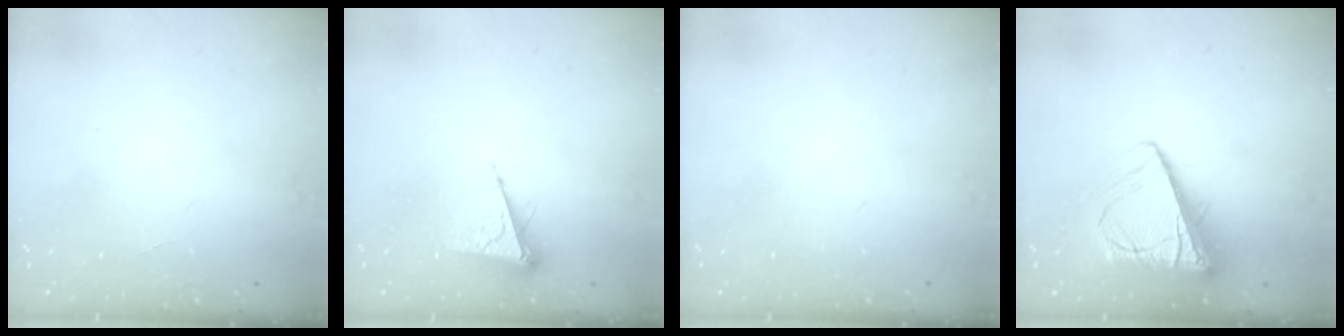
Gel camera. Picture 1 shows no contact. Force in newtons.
{"total": 6.2, "press": 6.2, "slide": 0.5}
{"total": 0.0}
{"total": 11.7, "press": 11.6, "slide": 1.5}